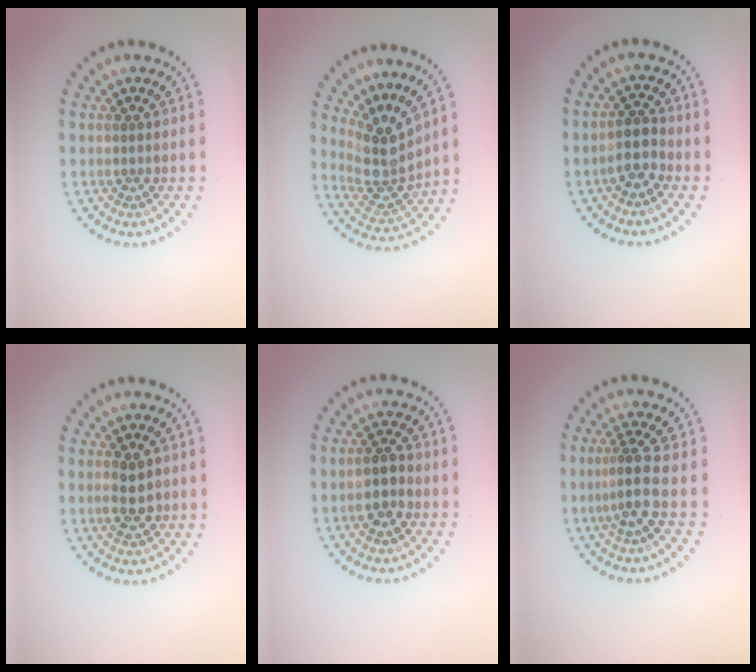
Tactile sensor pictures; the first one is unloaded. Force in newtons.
{"total": 4.0, "press": 2.8, "slide": 2.8}
{"total": 2.5, "press": 2.2, "slide": 1.2}
{"total": 2.5, "press": 2.5, "slide": 0.1}
{"total": 2.5, "press": 2.4, "slide": 0.3}
{"total": 2.8, "press": 2.0, "slide": 2.0}